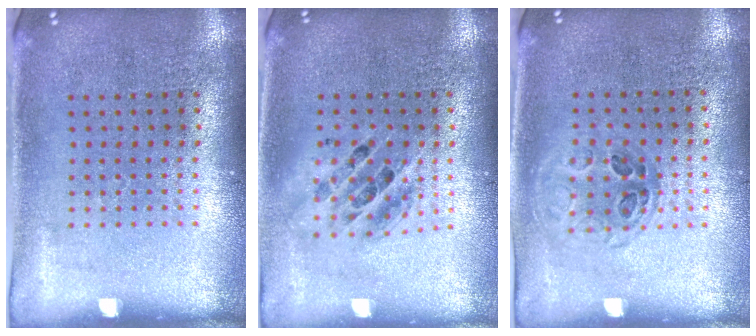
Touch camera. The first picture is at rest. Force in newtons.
{"total": 1.3, "press": 1.2, "slide": 0.7}
{"total": 1.0, "press": 0.9, "slide": 0.4}